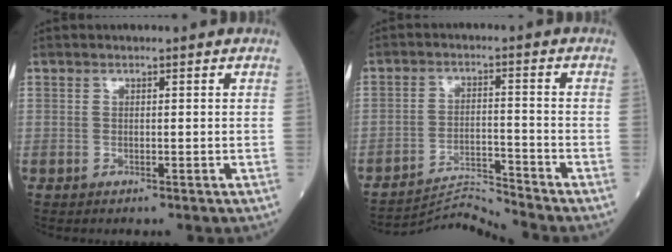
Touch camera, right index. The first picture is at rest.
{"total": 6.9, "force": [-6.0, -3.1, -1.6], "torque": [0.018, -0.007, -0.107]}